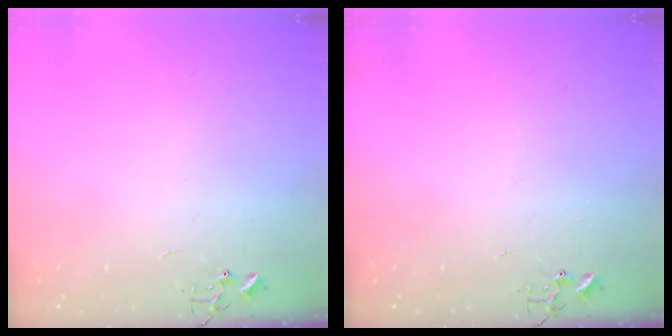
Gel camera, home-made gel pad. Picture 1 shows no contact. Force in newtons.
{"total": 0.0}